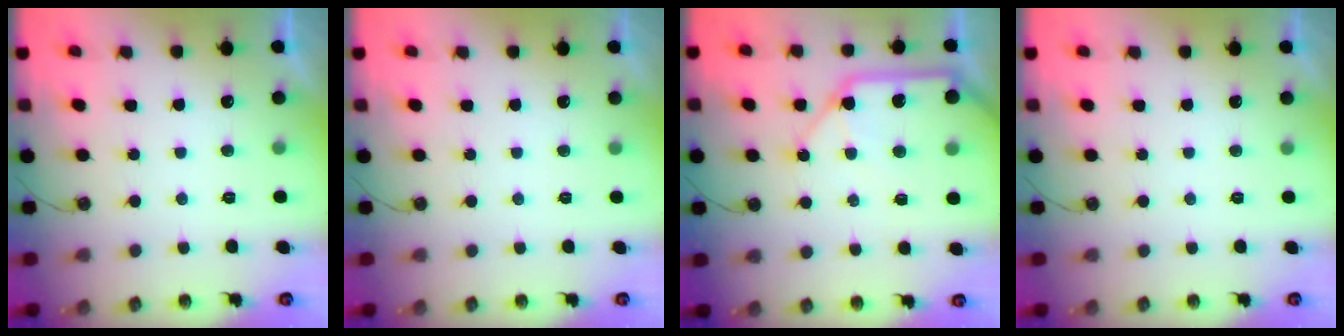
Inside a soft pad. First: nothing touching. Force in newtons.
{"total": 0.0}
{"total": 12.3, "press": 12.2, "slide": 1.6}
{"total": 0.0}